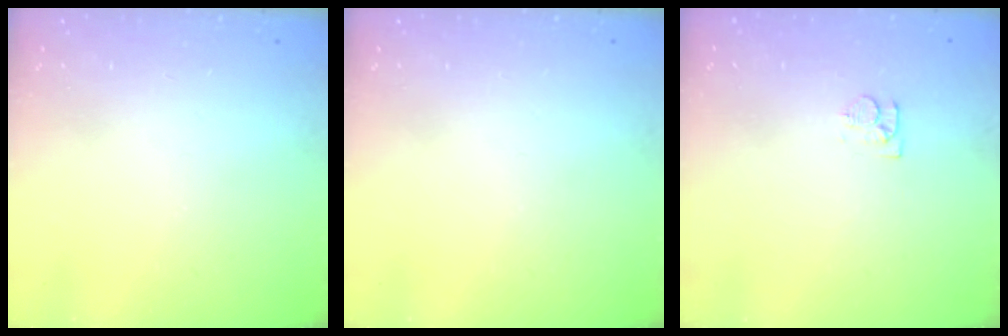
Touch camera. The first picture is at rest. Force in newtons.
{"total": 0.0}
{"total": 4.1, "press": 4.0, "slide": 0.5}